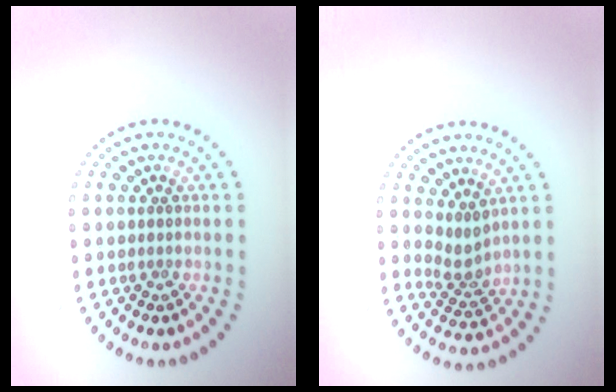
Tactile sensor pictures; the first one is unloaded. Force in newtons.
{"total": 2.3, "press": 1.6, "slide": 1.6}